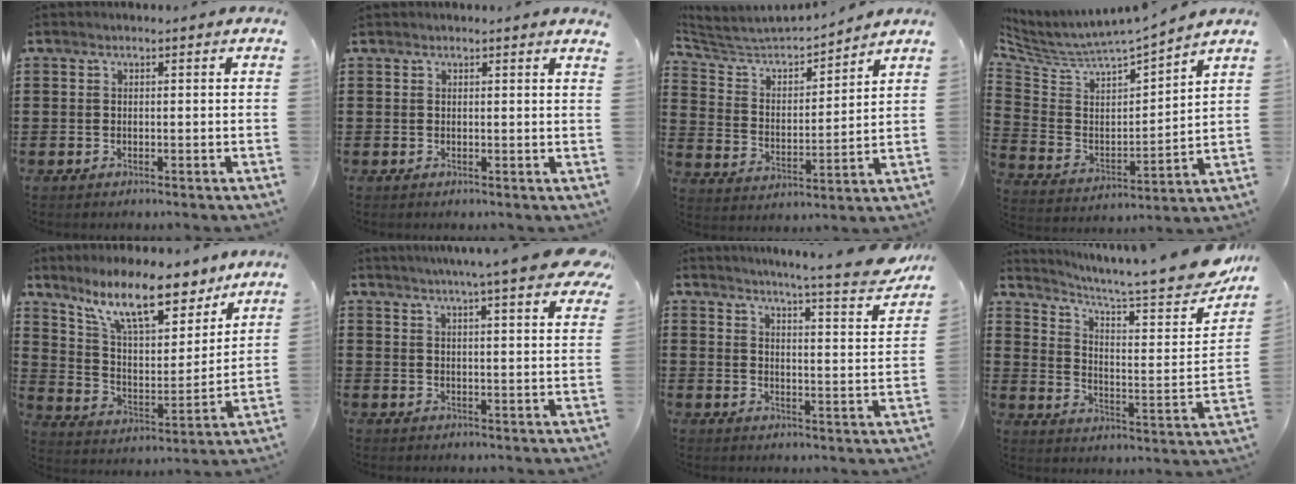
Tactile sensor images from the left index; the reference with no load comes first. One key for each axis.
{"total": 1.0, "fx": 0.9, "fy": -0.2, "fz": 0.4, "tx": -0.008, "ty": -0.003, "tz": 0.018}
{"total": 4.8, "fx": 4.5, "fy": 1.1, "fz": 1.4, "tx": -0.056, "ty": -0.035, "tz": 0.069}
{"total": 4.3, "fx": 4.0, "fy": 0.9, "fz": 1.3, "tx": -0.054, "ty": -0.045, "tz": 0.061}
{"total": 12.9, "fx": 9.7, "fy": 3.5, "fz": 7.8, "tx": -0.163, "ty": -0.039, "tz": 0.170}
{"total": 7.3, "fx": 6.0, "fy": -0.1, "fz": 4.2, "tx": -0.084, "ty": -0.021, "tz": 0.100}
{"total": 6.2, "fx": 5.4, "fy": -0.7, "fz": 2.9, "tx": -0.056, "ty": -0.047, "tz": 0.083}
{"total": 8.0, "fx": 6.4, "fy": 1.1, "fz": 4.6, "tx": -0.091, "ty": -0.057, "tz": 0.101}